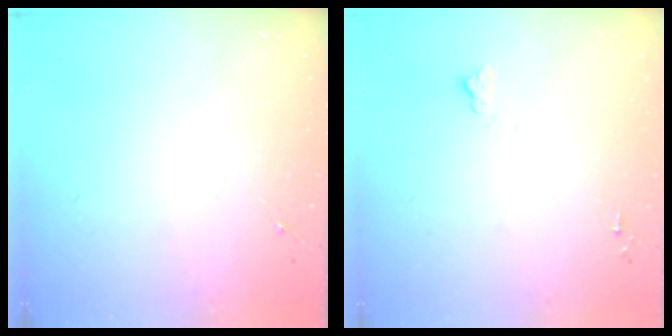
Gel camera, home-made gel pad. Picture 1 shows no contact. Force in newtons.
{"total": 3.8, "press": 3.8, "slide": 0.3}